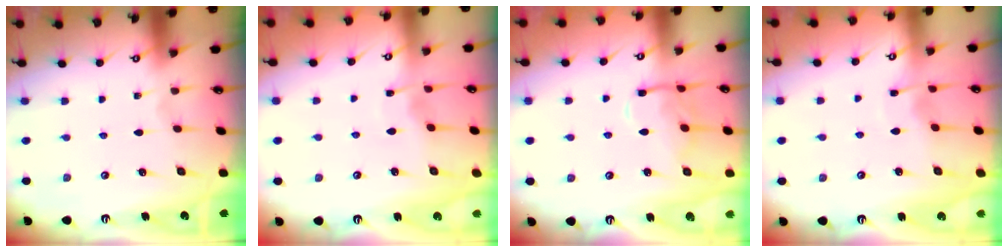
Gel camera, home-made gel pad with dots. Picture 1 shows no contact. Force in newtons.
{"total": 3.2, "press": 3.2, "slide": 0.4}
{"total": 9.3, "press": 9.3, "slide": 0.5}
{"total": 4.1, "press": 4.1, "slide": 0.3}